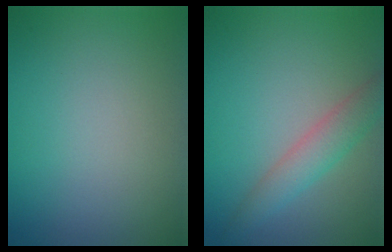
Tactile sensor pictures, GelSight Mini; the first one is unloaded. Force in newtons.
{"total": 3.0, "press": 3.0, "slide": 0.1}